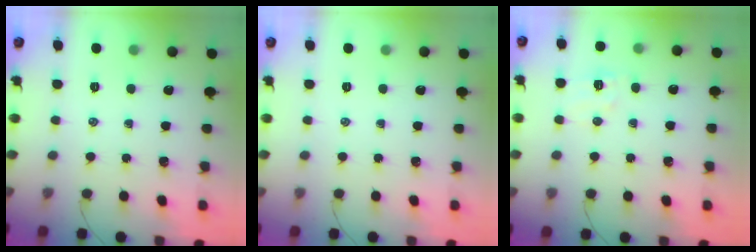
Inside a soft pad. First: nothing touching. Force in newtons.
{"total": 0.0}
{"total": 7.1, "press": 6.9, "slide": 1.5}